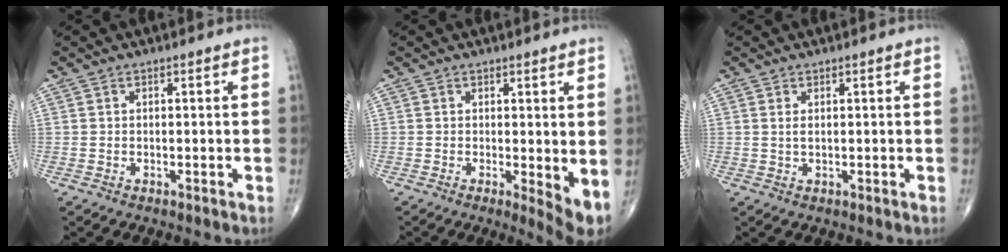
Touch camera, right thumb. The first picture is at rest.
{"total": 5.2, "force": [0.3, 1.6, 4.9], "torque": [-0.068, -0.014, 0.008]}
{"total": 1.0, "force": [0.3, 0.4, 0.9], "torque": [-0.017, 0.000, 0.008]}